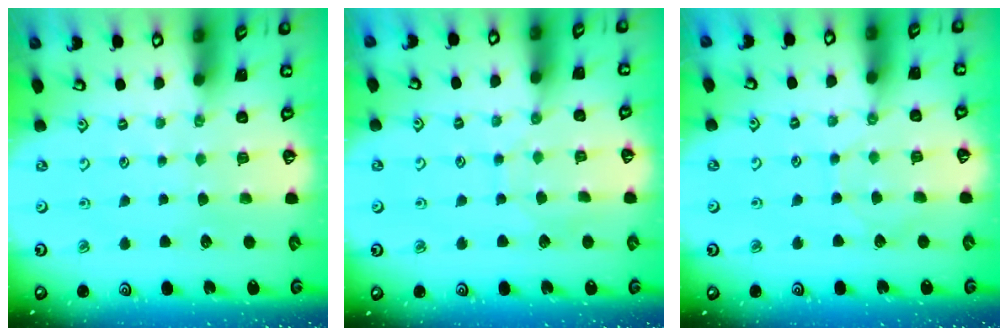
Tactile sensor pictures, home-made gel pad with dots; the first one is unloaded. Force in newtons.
{"total": 4.7, "press": 4.7, "slide": 0.4}
{"total": 4.9, "press": 4.9, "slide": 0.3}